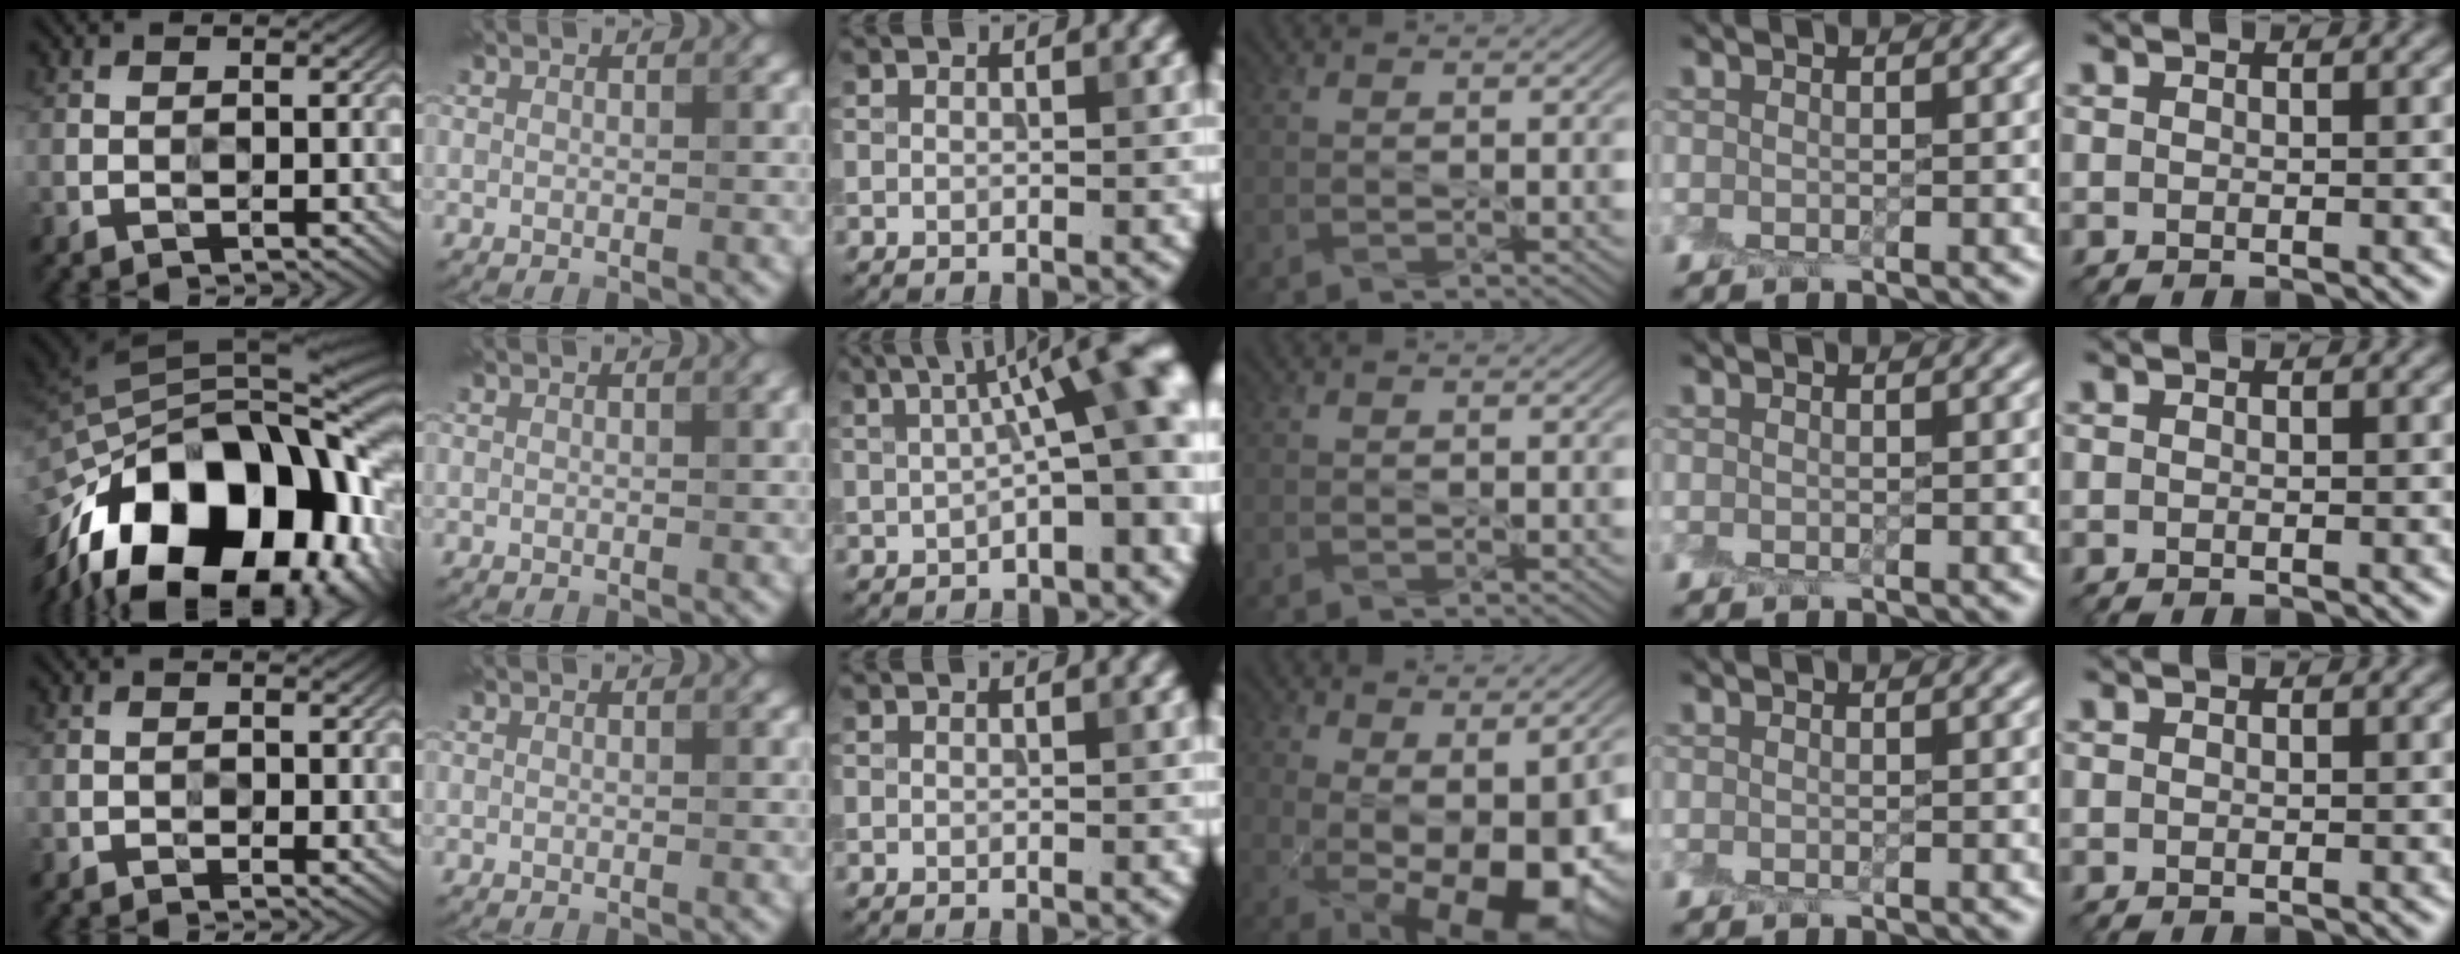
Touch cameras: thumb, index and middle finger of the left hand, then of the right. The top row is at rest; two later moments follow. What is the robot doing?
{"motion": "peel", "object": "cling film"}